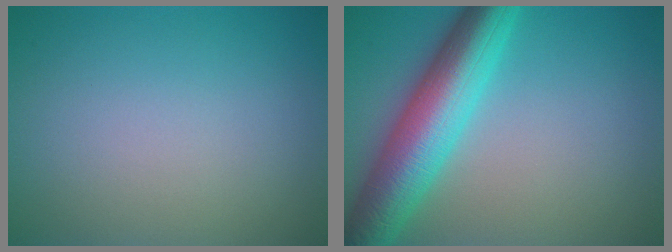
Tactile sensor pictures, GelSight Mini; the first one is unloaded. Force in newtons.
{"total": 8.8, "press": 8.8, "slide": 0.0}